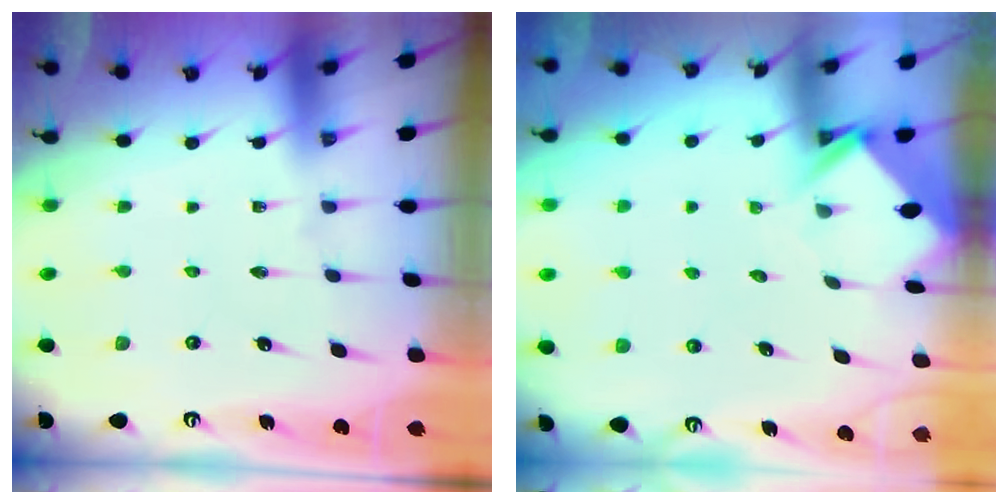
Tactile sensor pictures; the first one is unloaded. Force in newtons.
{"total": 3.5, "press": 3.5, "slide": 0.2}